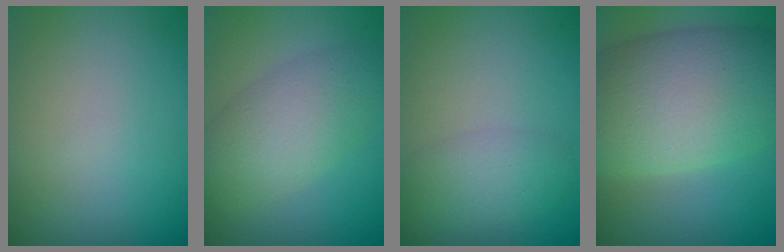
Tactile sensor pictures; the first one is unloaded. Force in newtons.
{"total": 5.6, "press": 5.5, "slide": 0.2}
{"total": 2.8, "press": 2.8, "slide": 0.0}
{"total": 11.7, "press": 11.7, "slide": 0.4}